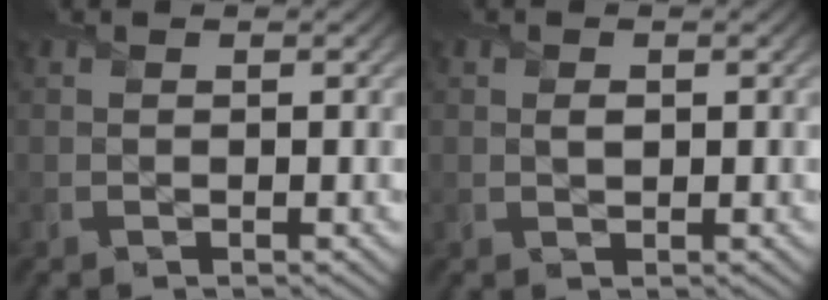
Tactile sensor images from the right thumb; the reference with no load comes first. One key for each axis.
{"total": 0.8, "fx": 0.3, "fy": 0.6, "fz": 0.5, "tx": -0.010, "ty": -0.006, "tz": 0.007}